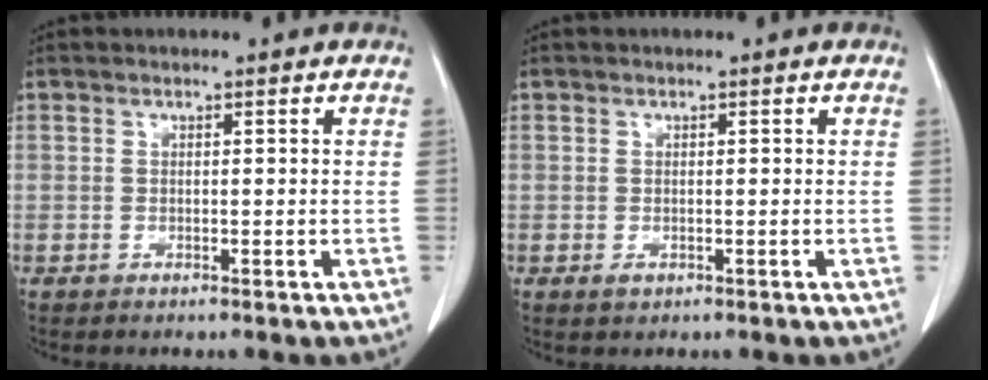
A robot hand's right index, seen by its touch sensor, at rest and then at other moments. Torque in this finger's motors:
{"motor_torque": [-0.17, 0.06, -0.19, -0.08]}